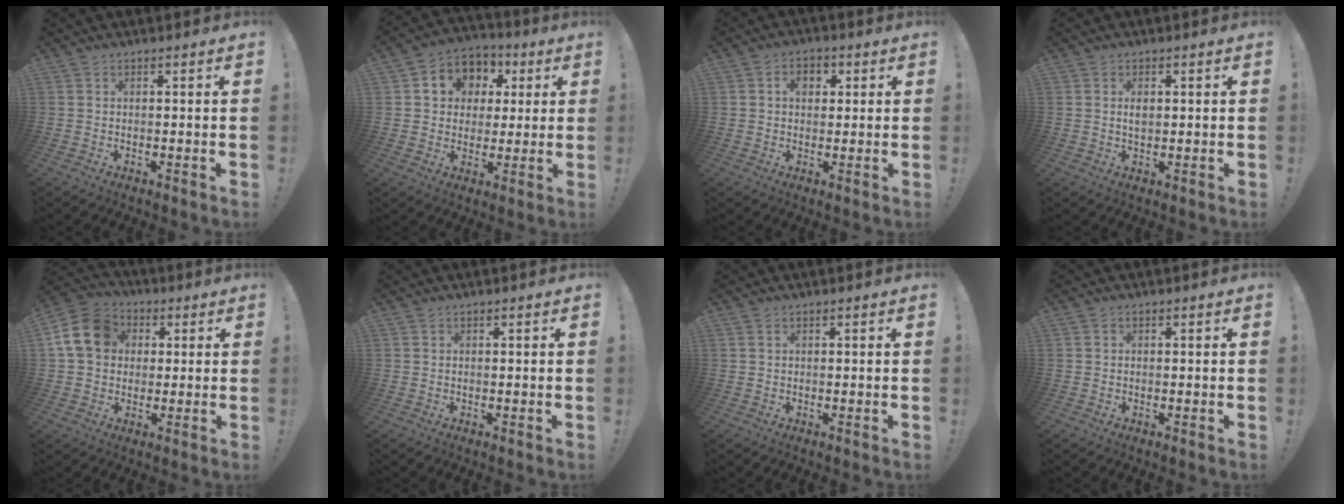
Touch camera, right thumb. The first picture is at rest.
{"total": 8.6, "force": [1.5, 8.1, 2.4], "torque": [-0.035, -0.008, 0.035]}
{"total": 4.9, "force": [1.3, 3.8, 2.8], "torque": [-0.031, 0.001, 0.019]}
{"total": 2.1, "force": [0.4, 1.2, 1.6], "torque": [-0.019, -0.002, 0.004]}
{"total": 14.6, "force": [3.2, 11.9, 7.8], "torque": [-0.124, 0.004, 0.066]}
{"total": 0.0}
{"total": 0.5, "force": [0.4, 0.2, 0.3], "torque": [-0.001, -0.002, 0.006]}
{"total": 0.0}